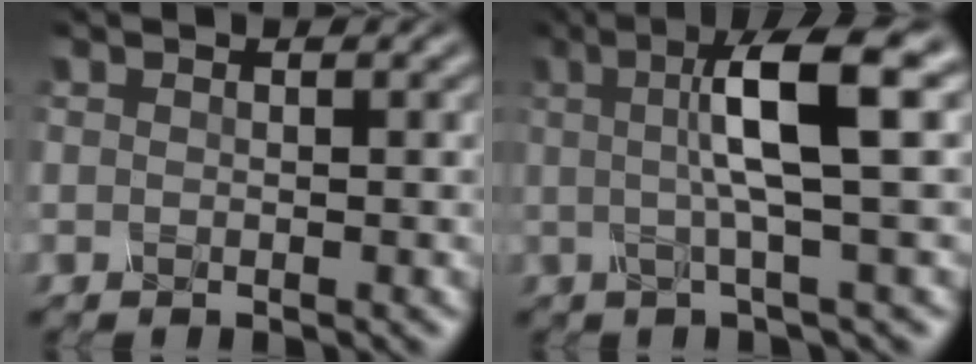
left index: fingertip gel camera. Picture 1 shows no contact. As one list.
[{"total": 7.7, "force": [1.4, 1.2, 7.4], "torque": [-0.115, 0.015, 0.020]}]